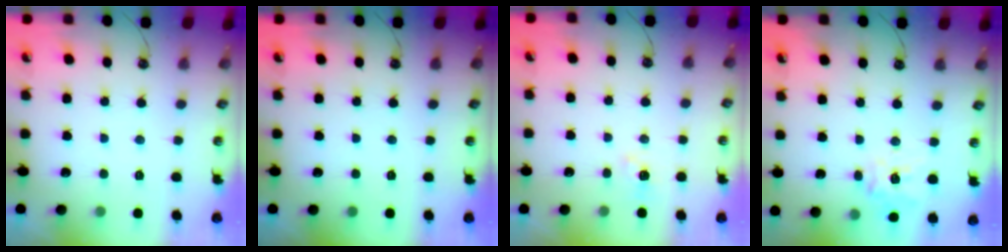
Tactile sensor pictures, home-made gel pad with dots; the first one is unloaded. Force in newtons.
{"total": 0.0}
{"total": 4.0, "press": 4.0, "slide": 0.6}
{"total": 12.8, "press": 12.6, "slide": 1.7}